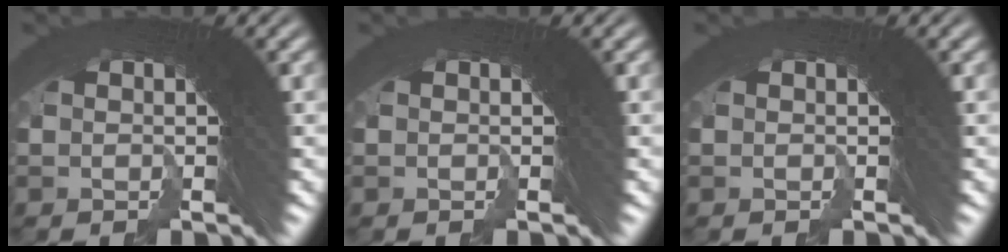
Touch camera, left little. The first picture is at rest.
{"total": 0.0}
{"total": 0.0}